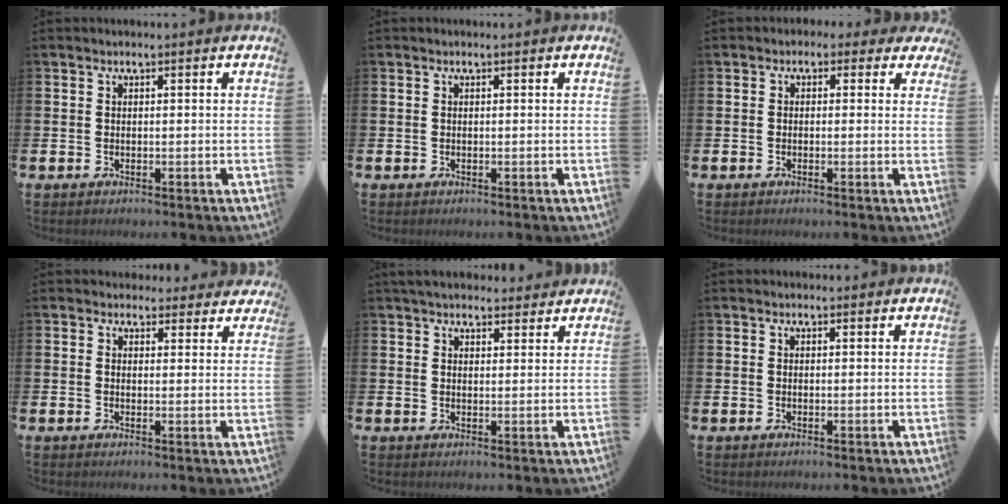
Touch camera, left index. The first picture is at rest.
{"total": 0.0}
{"total": 1.2, "force": [-0.2, 1.1, 0.3], "torque": [-0.005, 0.008, -0.009]}
{"total": 3.3, "force": [3.0, 1.4, -0.1], "torque": [0.013, -0.018, 0.050]}
{"total": 4.2, "force": [4.0, 1.3, 0.7], "torque": [-0.011, -0.016, 0.072]}
{"total": 0.6, "force": [0.5, 0.3, 0.1], "torque": [0.011, -0.002, 0.005]}